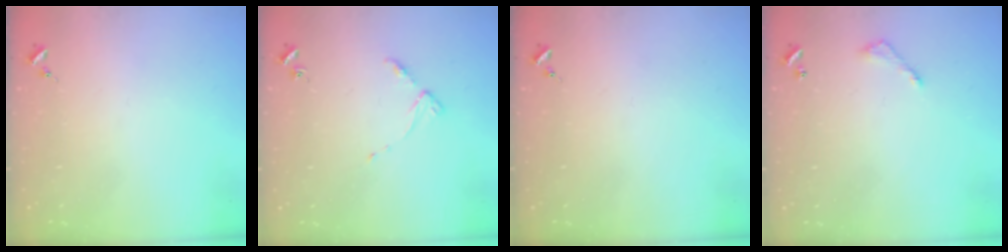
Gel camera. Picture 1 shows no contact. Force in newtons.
{"total": 3.8, "press": 3.8, "slide": 0.5}
{"total": 0.0}
{"total": 6.0, "press": 6.0, "slide": 0.6}